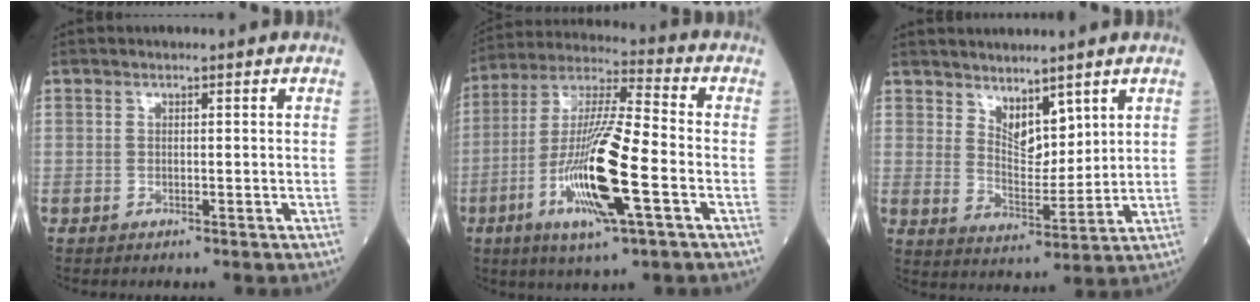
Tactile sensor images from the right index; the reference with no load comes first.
{"total": 17.7, "force": [-5.4, 1.9, 16.8], "torque": [-0.341, -0.018, -0.097]}
{"total": 6.4, "force": [4.3, 2.7, 3.8], "torque": [-0.072, -0.007, 0.091]}